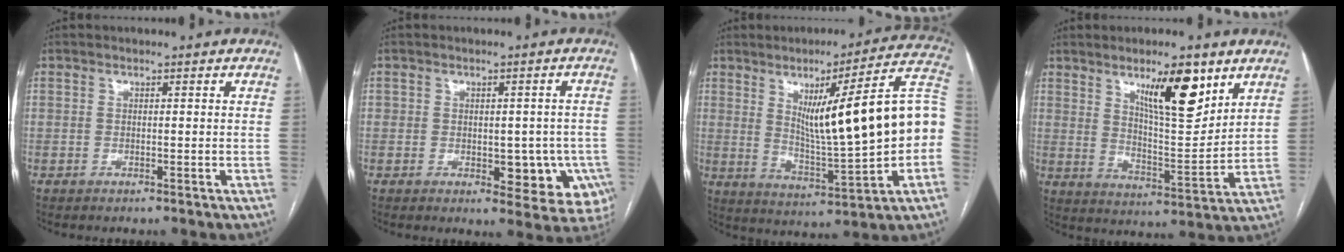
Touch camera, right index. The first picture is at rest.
{"total": 9.1, "force": [-2.3, 5.5, 6.9], "torque": [-0.059, 0.016, -0.018]}
{"total": 19.6, "force": [1.4, 1.5, 19.5], "torque": [-0.272, 0.021, 0.025]}
{"total": 11.8, "force": [6.8, 2.7, 9.2], "torque": [-0.149, -0.008, 0.117]}